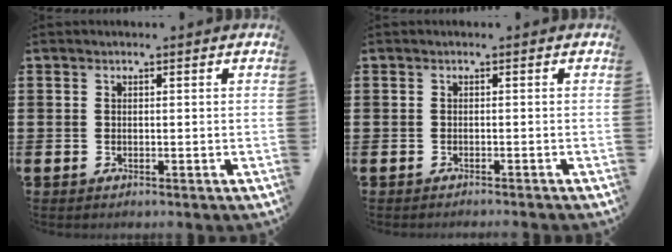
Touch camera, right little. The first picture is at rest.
{"total": 0.5, "force": [-0.5, -0.2, 0.0], "torque": [0.002, -0.001, -0.011]}